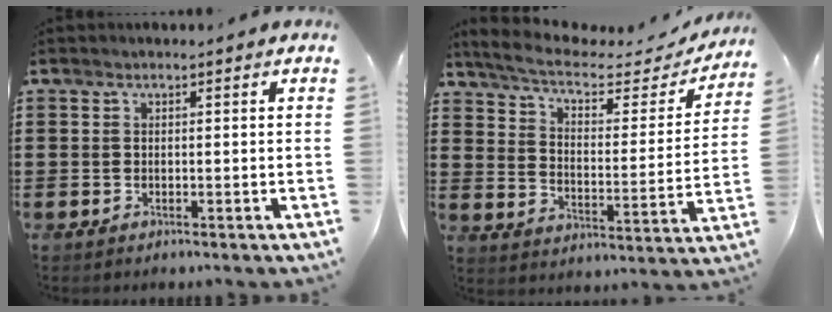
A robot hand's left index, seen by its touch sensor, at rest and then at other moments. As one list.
[{"total": 6.3, "force": [4.9, 1.8, 3.5], "torque": [-0.091, -0.027, 0.082]}]